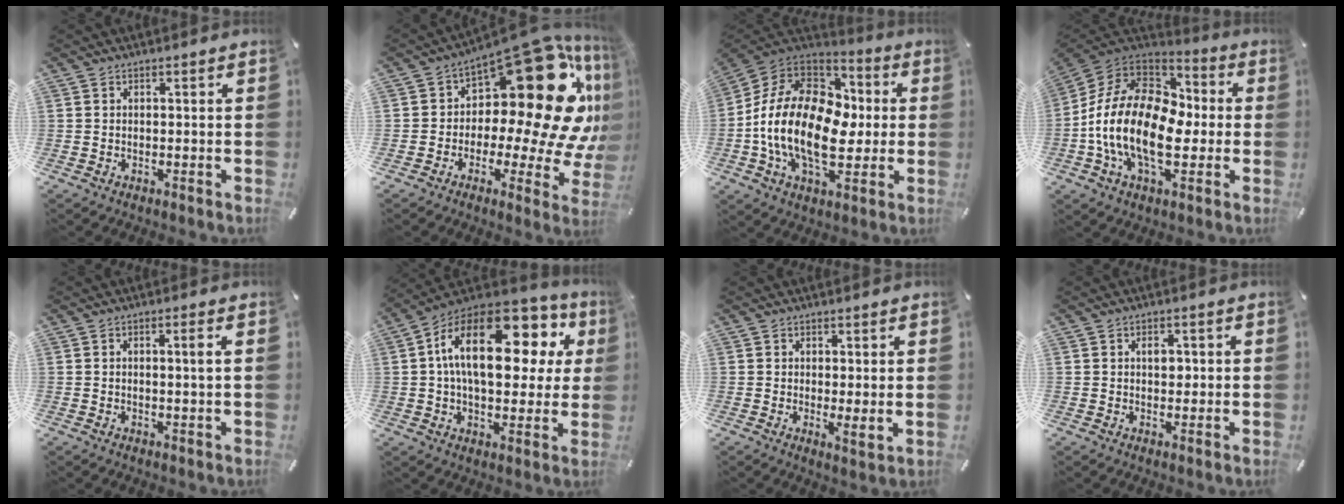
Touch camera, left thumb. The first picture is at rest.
{"total": 26.6, "force": [7.0, 13.4, 21.9], "torque": [-0.279, -0.086, 0.122]}
{"total": 20.3, "force": [-2.9, 13.3, 15.1], "torque": [-0.307, 0.014, -0.047]}
{"total": 19.9, "force": [-4.5, 12.4, 14.9], "torque": [-0.308, 0.019, -0.078]}
{"total": 1.9, "force": [0.4, 0.1, 1.9], "torque": [-0.036, -0.002, 0.004]}
{"total": 22.6, "force": [7.2, 12.0, 17.7], "torque": [-0.309, -0.028, 0.116]}
{"total": 2.3, "force": [1.2, 1.0, 1.7], "torque": [-0.018, -0.013, 0.020]}
{"total": 2.5, "force": [0.4, 1.7, 1.8], "torque": [-0.021, 0.000, 0.002]}